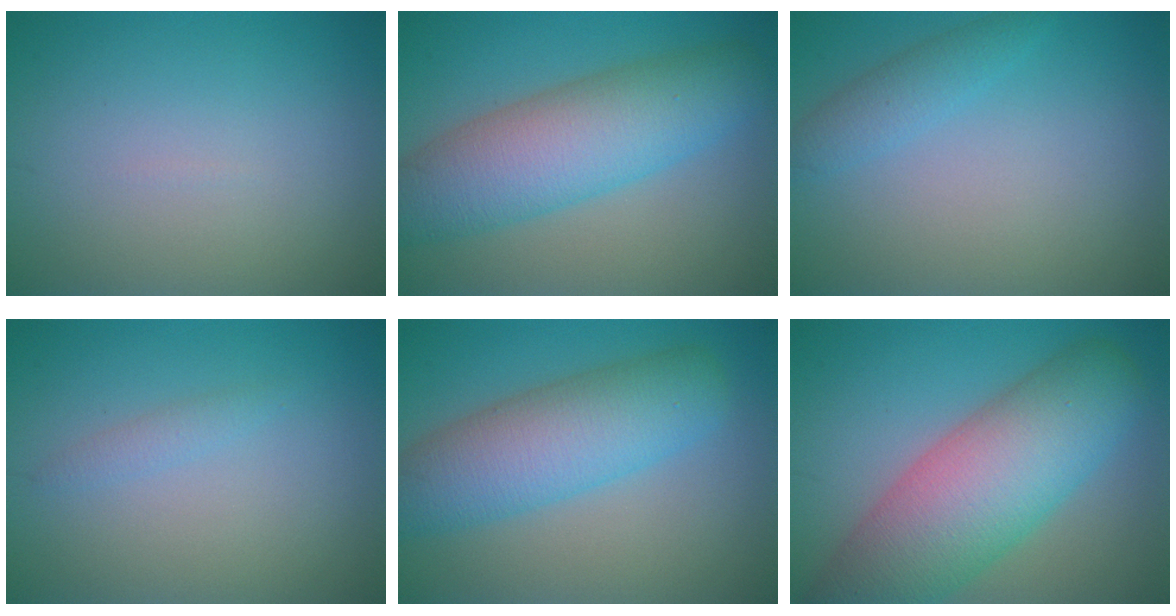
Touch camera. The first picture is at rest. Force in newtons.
{"total": 8.6, "press": 8.6, "slide": 0.1}
{"total": 2.0, "press": 2.0, "slide": 0.0}
{"total": 1.0, "press": 1.0, "slide": 0.1}
{"total": 7.5, "press": 7.5, "slide": 0.2}
{"total": 10.8, "press": 10.8, "slide": 0.5}